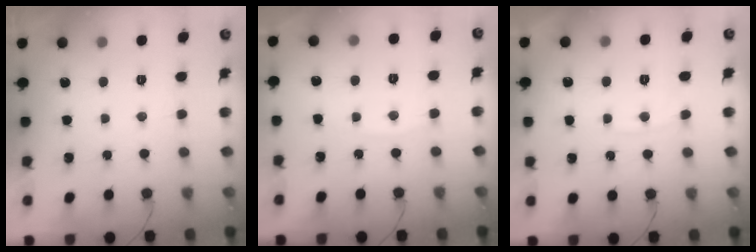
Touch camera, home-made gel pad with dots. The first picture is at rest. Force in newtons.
{"total": 3.3, "press": 3.3, "slide": 0.5}
{"total": 4.4, "press": 4.4, "slide": 0.5}